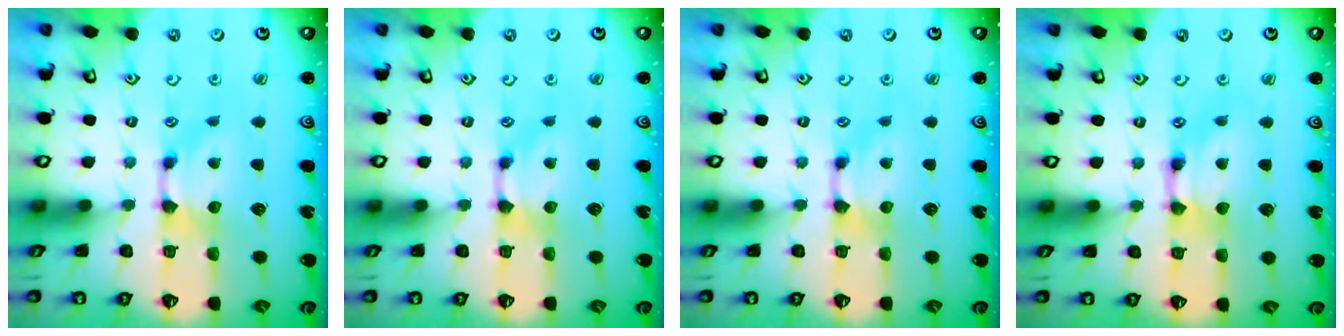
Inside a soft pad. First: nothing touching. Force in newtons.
{"total": 0.0}
{"total": 0.0}
{"total": 2.2, "press": 2.2, "slide": 0.1}